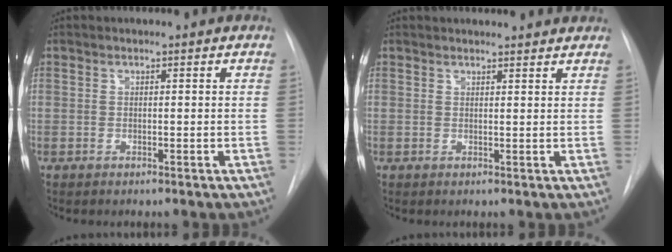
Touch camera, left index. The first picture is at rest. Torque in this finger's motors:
{"motor_torque": [-0.12, 0.07, -0.25, 0.01]}